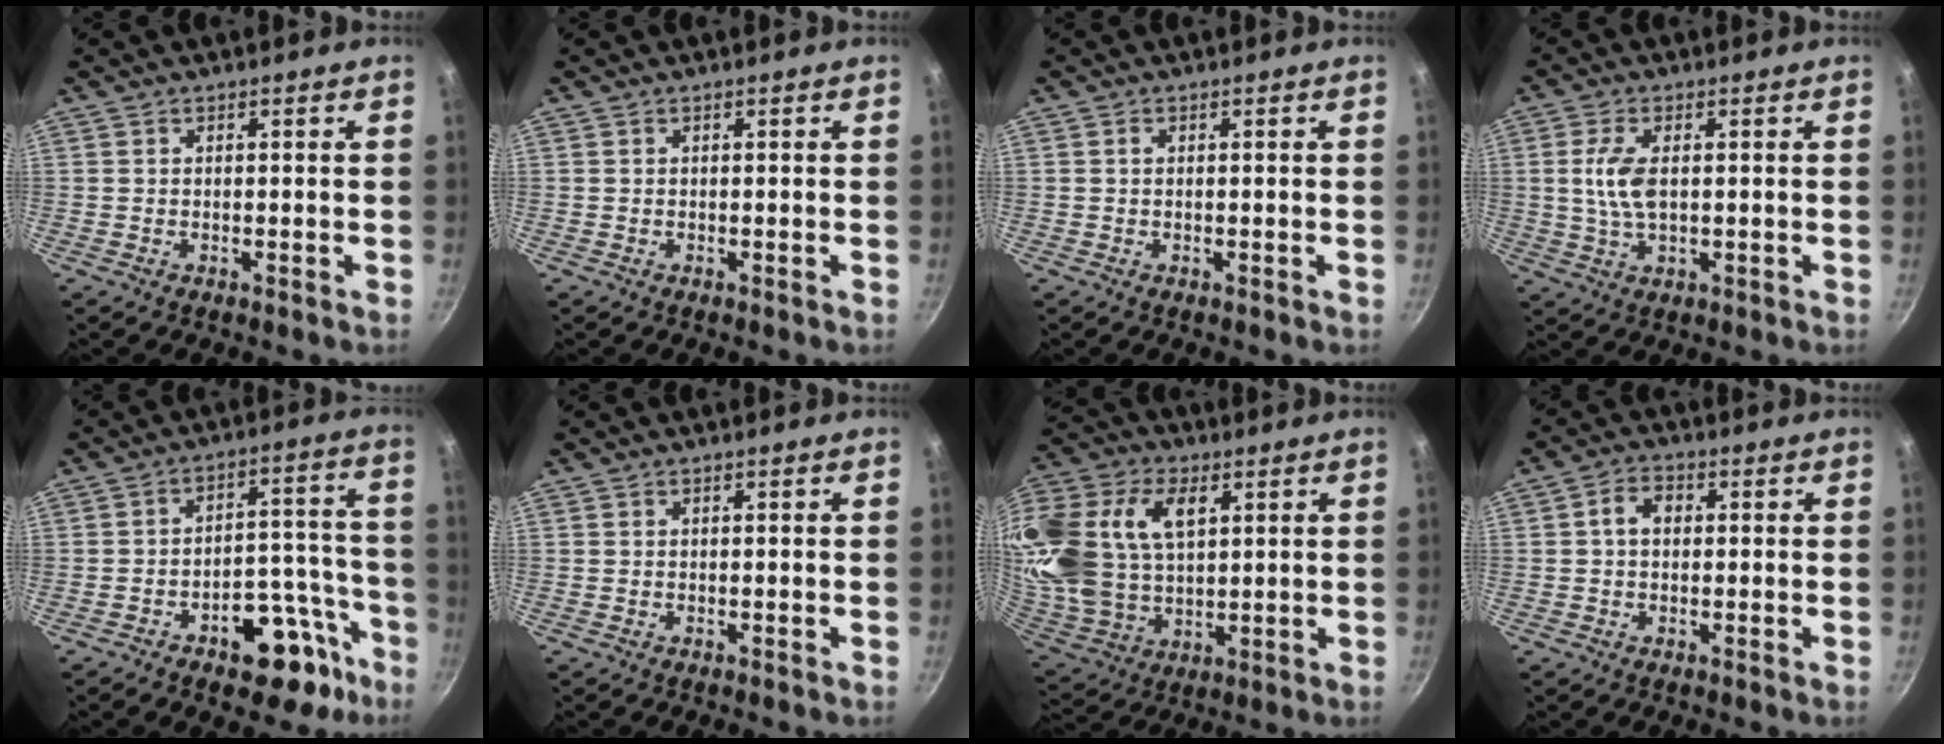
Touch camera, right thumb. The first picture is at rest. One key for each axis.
{"total": 0.0}
{"total": 0.6, "fx": 0.2, "fy": 0.4, "fz": 0.4, "tx": -0.008, "ty": 0.003, "tz": 0.002}
{"total": 6.6, "fx": 0.7, "fy": 3.2, "fz": 5.8, "tx": -0.117, "ty": 0.001, "tz": 0.013}
{"total": 15.0, "fx": -8.6, "fy": 8.1, "fz": 9.2, "tx": -0.056, "ty": 0.077, "tz": -0.112}
{"total": 0.0}
{"total": 28.5, "fx": 9.3, "fy": 18.7, "fz": 19.3, "tx": -0.438, "ty": 0.029, "tz": 0.181}
{"total": 4.2, "fx": 0.5, "fy": 3.0, "fz": 2.8, "tx": -0.035, "ty": 0.013, "tz": 0.001}